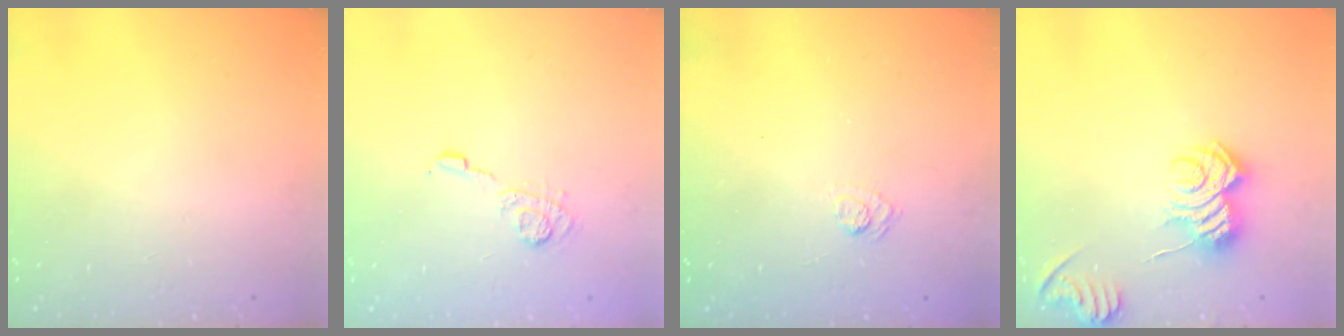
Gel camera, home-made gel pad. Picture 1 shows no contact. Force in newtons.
{"total": 5.9, "press": 5.8, "slide": 1.0}
{"total": 2.8, "press": 2.3, "slide": 1.6}
{"total": 9.5, "press": 9.5, "slide": 0.1}